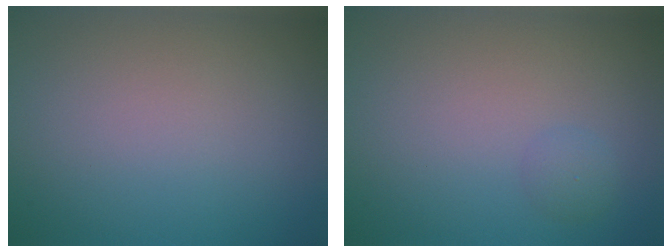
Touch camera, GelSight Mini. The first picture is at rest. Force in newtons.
{"total": 0.8, "press": 0.8, "slide": 0.0}